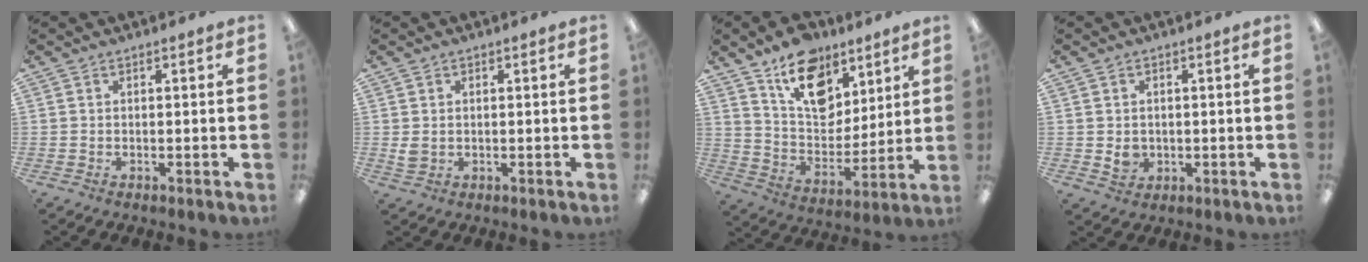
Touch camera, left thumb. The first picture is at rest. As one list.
[{"total": 2.2, "force": [0.4, 1.7, 1.2], "torque": [-0.016, 0.001, 0.006]}, {"total": 16.3, "force": [10.4, 10.0, 7.7], "torque": [-0.113, -0.058, 0.189]}, {"total": 3.2, "force": [0.3, 2.9, 1.4], "torque": [-0.011, -0.002, 0.005]}]